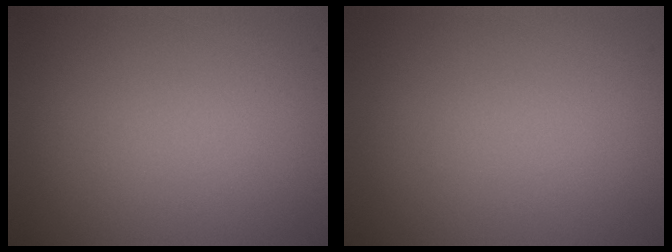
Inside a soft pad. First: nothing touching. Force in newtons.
{"total": 0.0}